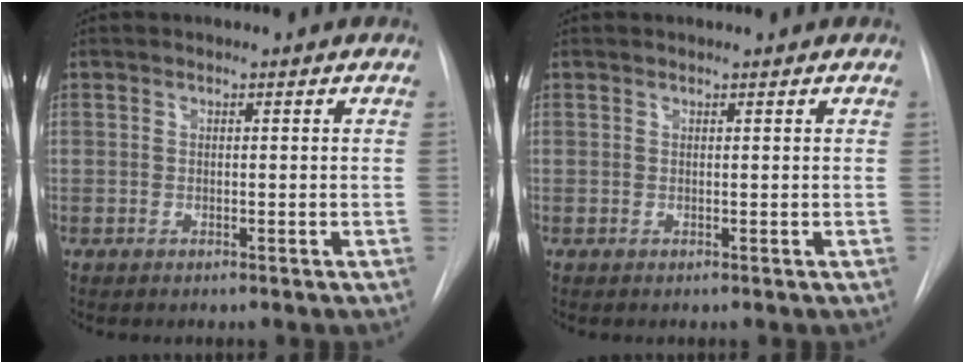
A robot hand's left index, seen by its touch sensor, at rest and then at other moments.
{"total": 1.0, "force": [1.0, -0.1, 0.2], "torque": [-0.006, 0.005, 0.016]}